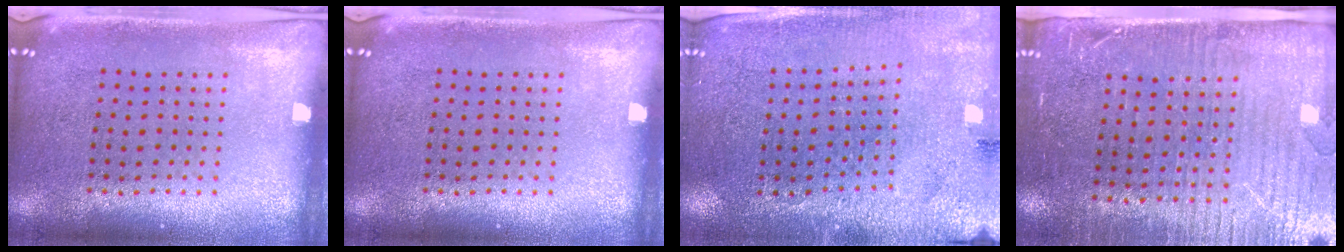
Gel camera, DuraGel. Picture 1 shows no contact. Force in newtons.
{"total": 0.0}
{"total": 2.9, "press": 2.8, "slide": 0.4}
{"total": 3.5, "press": 3.1, "slide": 1.5}